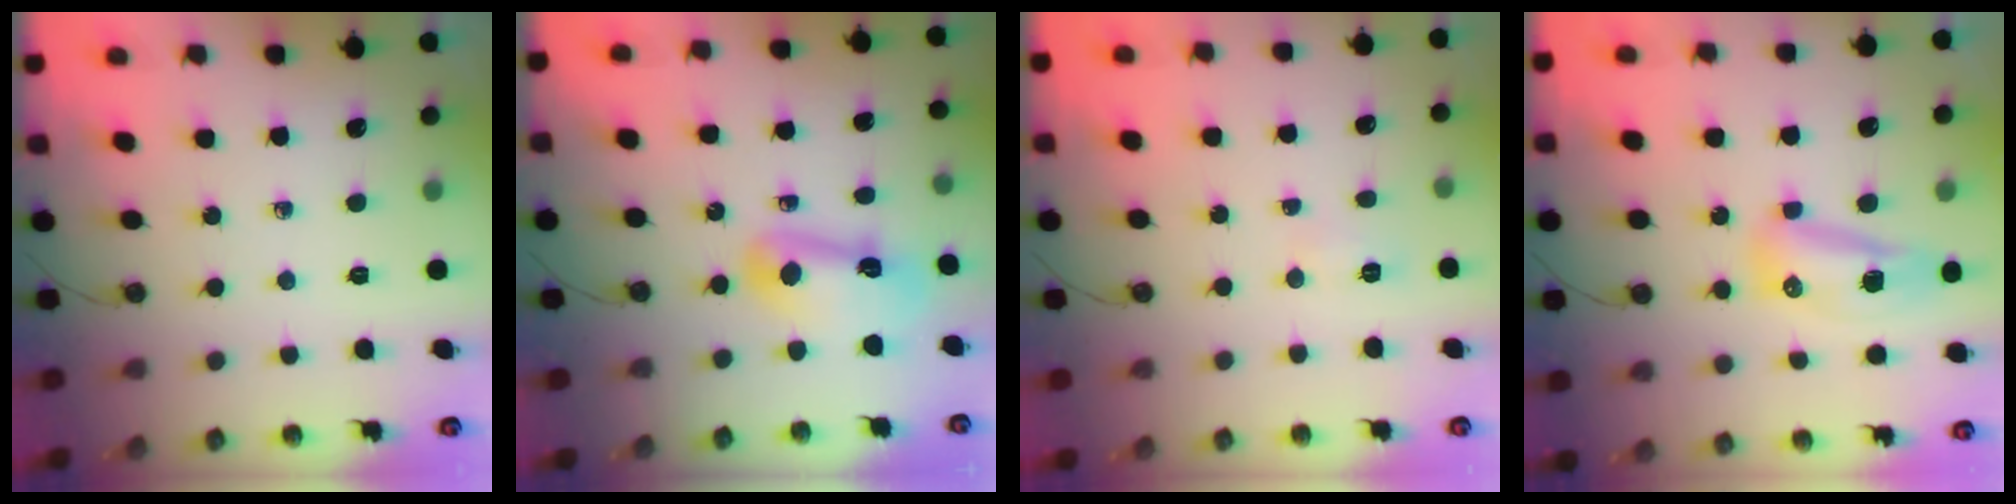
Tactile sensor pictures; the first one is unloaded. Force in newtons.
{"total": 11.7, "press": 11.7, "slide": 1.1}
{"total": 3.7, "press": 3.7, "slide": 0.5}
{"total": 14.0, "press": 10.7, "slide": 9.0}